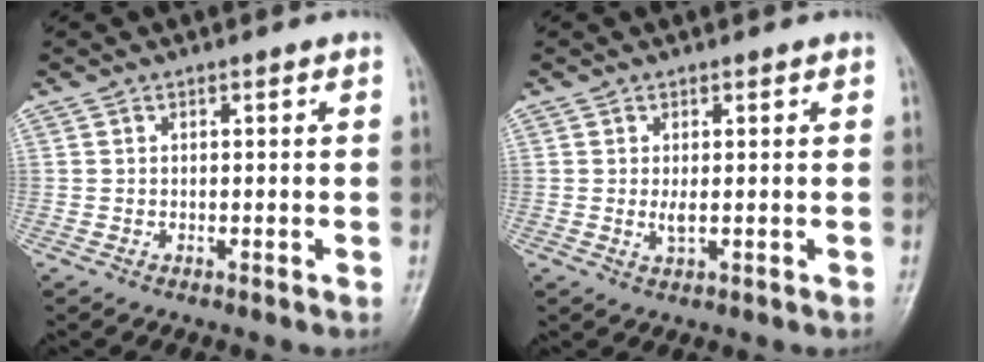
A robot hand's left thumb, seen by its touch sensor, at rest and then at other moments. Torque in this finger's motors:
{"motor_torque": [-0.04, 0.09, 0.10, 0.10, 0.02]}